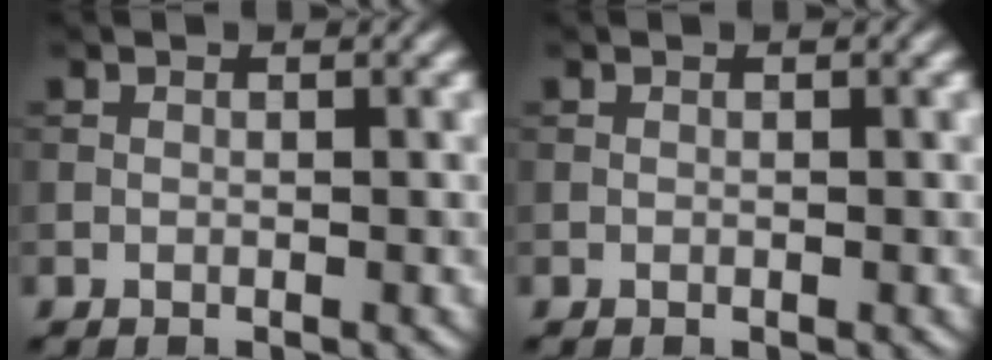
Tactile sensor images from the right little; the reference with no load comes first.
{"total": 0.0}